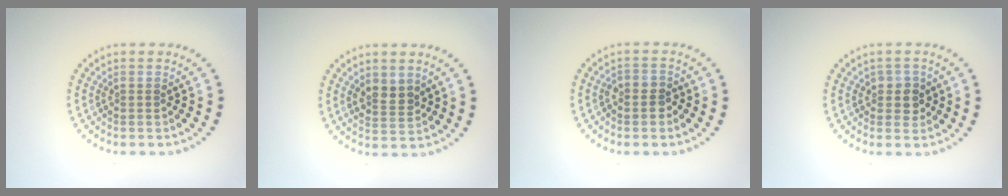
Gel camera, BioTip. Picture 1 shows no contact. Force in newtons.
{"total": 2.2, "press": 2.1, "slide": 0.6}
{"total": 2.0, "press": 1.8, "slide": 0.8}
{"total": 1.9, "press": 1.8, "slide": 0.6}